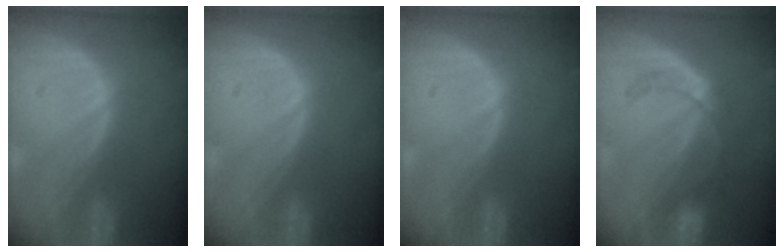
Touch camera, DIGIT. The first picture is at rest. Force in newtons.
{"total": 0.0}
{"total": 0.0}
{"total": 5.6, "press": 5.2, "slide": 2.1}